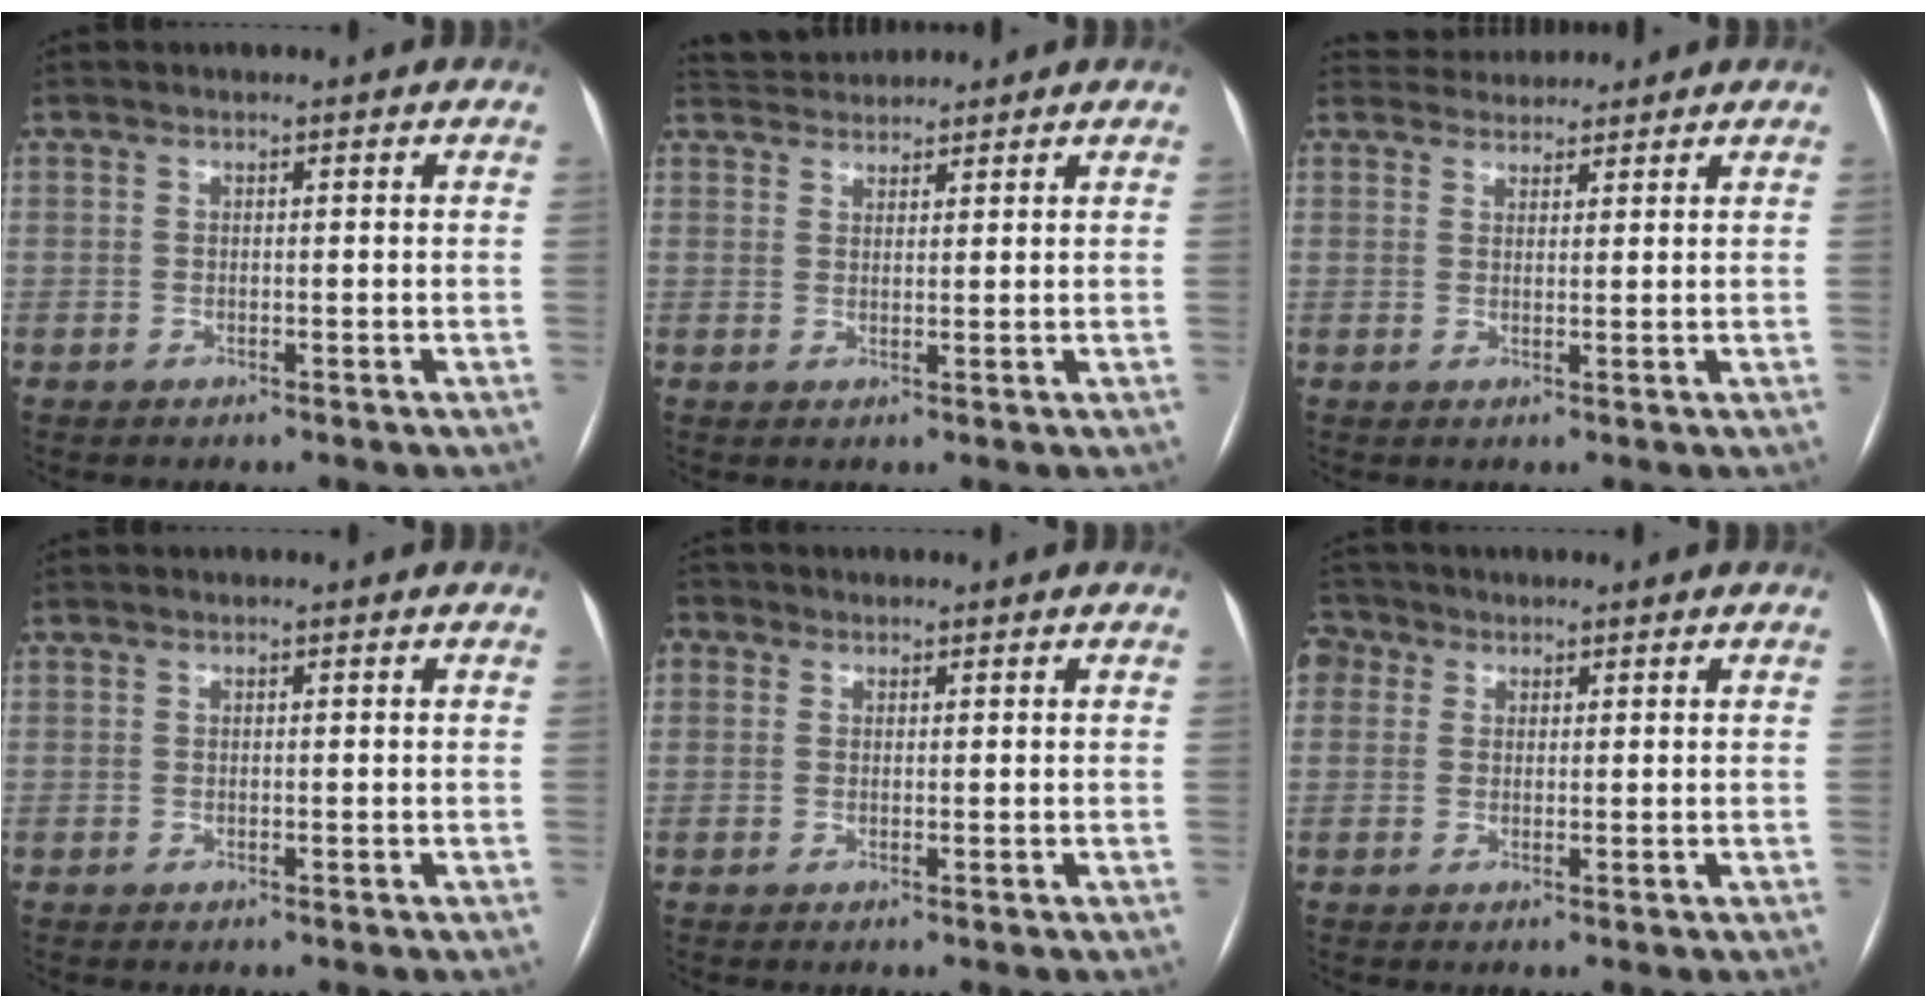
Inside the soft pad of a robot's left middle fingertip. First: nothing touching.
{"total": 4.6, "force": [4.5, 0.9, 0.4], "torque": [-0.010, 0.031, 0.081]}
{"total": 4.3, "force": [4.2, 1.1, 0.1], "torque": [-0.003, 0.028, 0.070]}
{"total": 0.0}
{"total": 1.9, "force": [0.6, 1.6, 0.6], "torque": [-0.012, 0.010, 0.010]}
{"total": 3.3, "force": [1.4, 2.8, 1.1], "torque": [-0.025, 0.016, 0.027]}